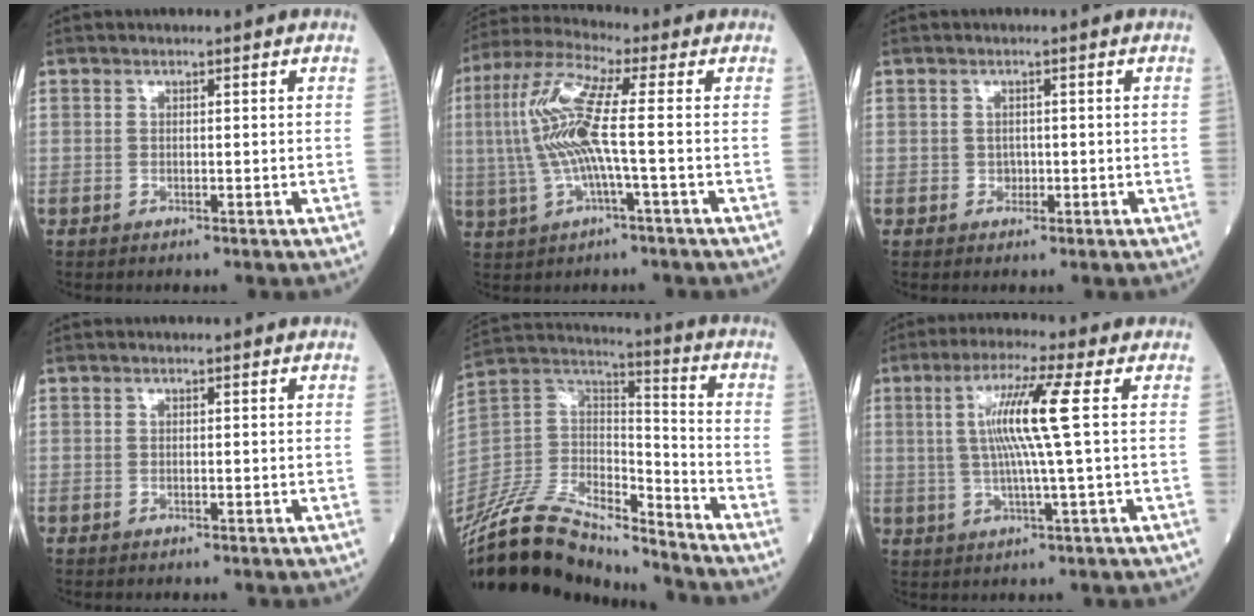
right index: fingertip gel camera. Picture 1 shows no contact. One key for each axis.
{"total": 11.0, "fx": -0.1, "fy": 0.9, "fz": 10.9, "tx": -0.241, "ty": 0.019, "tz": -0.008}
{"total": 0.8, "fx": -0.2, "fy": 0.7, "fz": 0.2, "tx": -0.001, "ty": 0.002, "tz": -0.004}
{"total": 0.0}
{"total": 22.1, "fx": -19.9, "fy": 5.3, "fz": 8.0, "tx": -0.179, "ty": 0.016, "tz": -0.356}
{"total": 9.0, "fx": 1.6, "fy": -1.3, "fz": 8.7, "tx": -0.171, "ty": 0.006, "tz": 0.032}